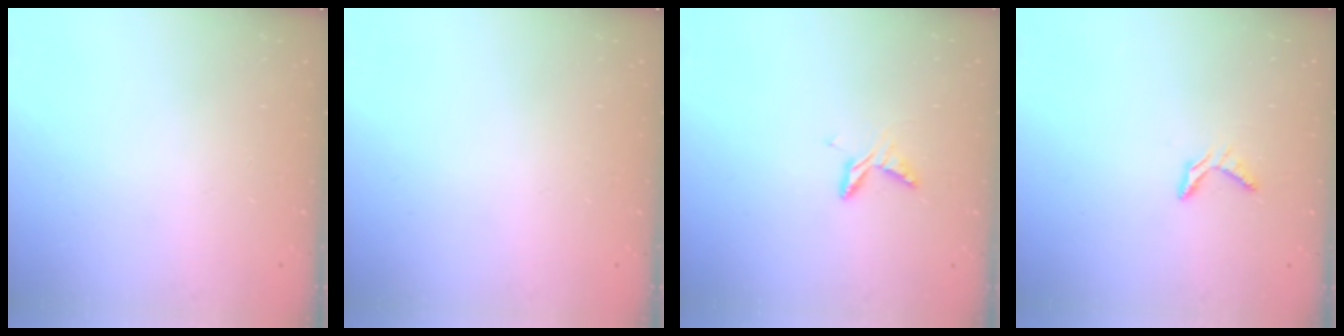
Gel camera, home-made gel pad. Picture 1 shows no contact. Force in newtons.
{"total": 0.0}
{"total": 6.0, "press": 6.0, "slide": 0.6}
{"total": 4.7, "press": 4.7, "slide": 0.1}